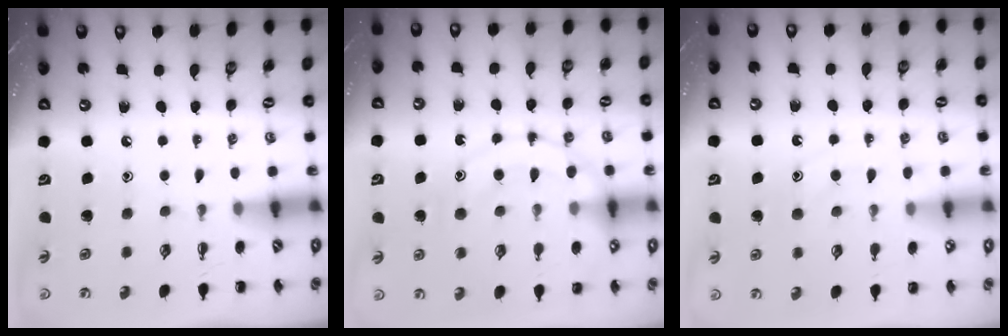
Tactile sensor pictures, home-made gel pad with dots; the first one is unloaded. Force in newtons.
{"total": 16.2, "press": 16.1, "slide": 2.0}
{"total": 11.3, "press": 11.3, "slide": 1.0}